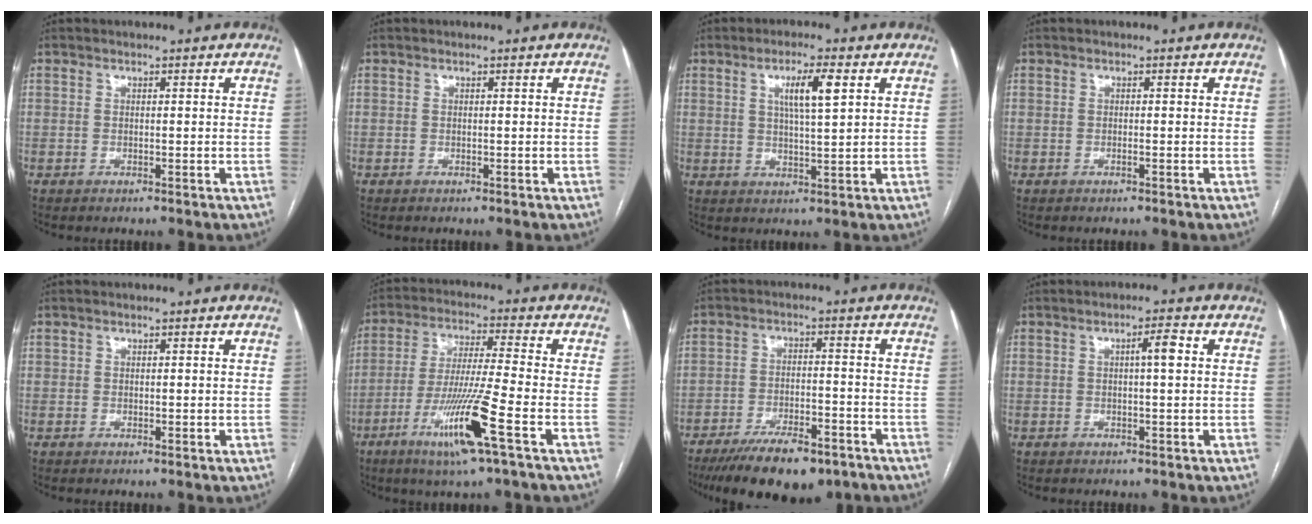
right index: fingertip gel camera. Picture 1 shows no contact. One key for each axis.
{"total": 0.0}
{"total": 5.9, "fx": 2.2, "fy": 0.5, "fz": 5.5, "tx": -0.096, "ty": 0.002, "tz": 0.039}
{"total": 0.0}
{"total": 0.6, "fx": 0.3, "fy": 0.5, "fz": 0.1, "tx": 0.006, "ty": 0.000, "tz": 0.003}
{"total": 12.9, "fx": -5.9, "fy": -0.5, "fz": 11.4, "tx": -0.229, "ty": -0.021, "tz": -0.110}
{"total": 13.2, "fx": -9.6, "fy": 4.1, "fz": 7.9, "tx": -0.125, "ty": -0.014, "tz": -0.153}
{"total": 2.9, "fx": 0.5, "fy": 0.2, "fz": 2.9, "tx": -0.045, "ty": 0.006, "tz": 0.007}